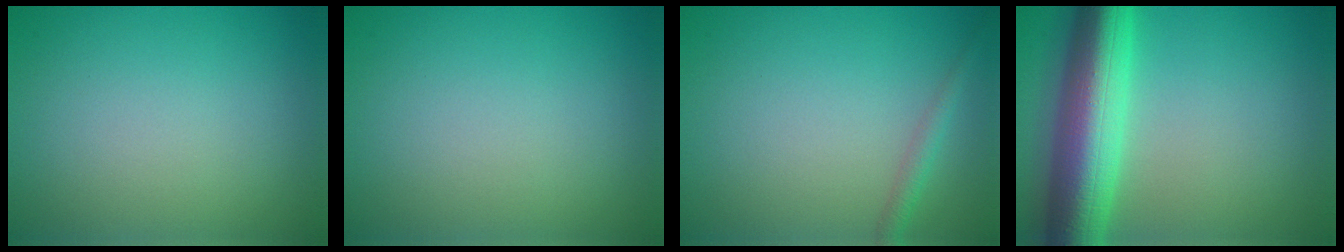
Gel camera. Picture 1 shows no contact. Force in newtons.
{"total": 0.0}
{"total": 1.6, "press": 1.6, "slide": 0.1}
{"total": 9.9, "press": 9.9, "slide": 0.2}